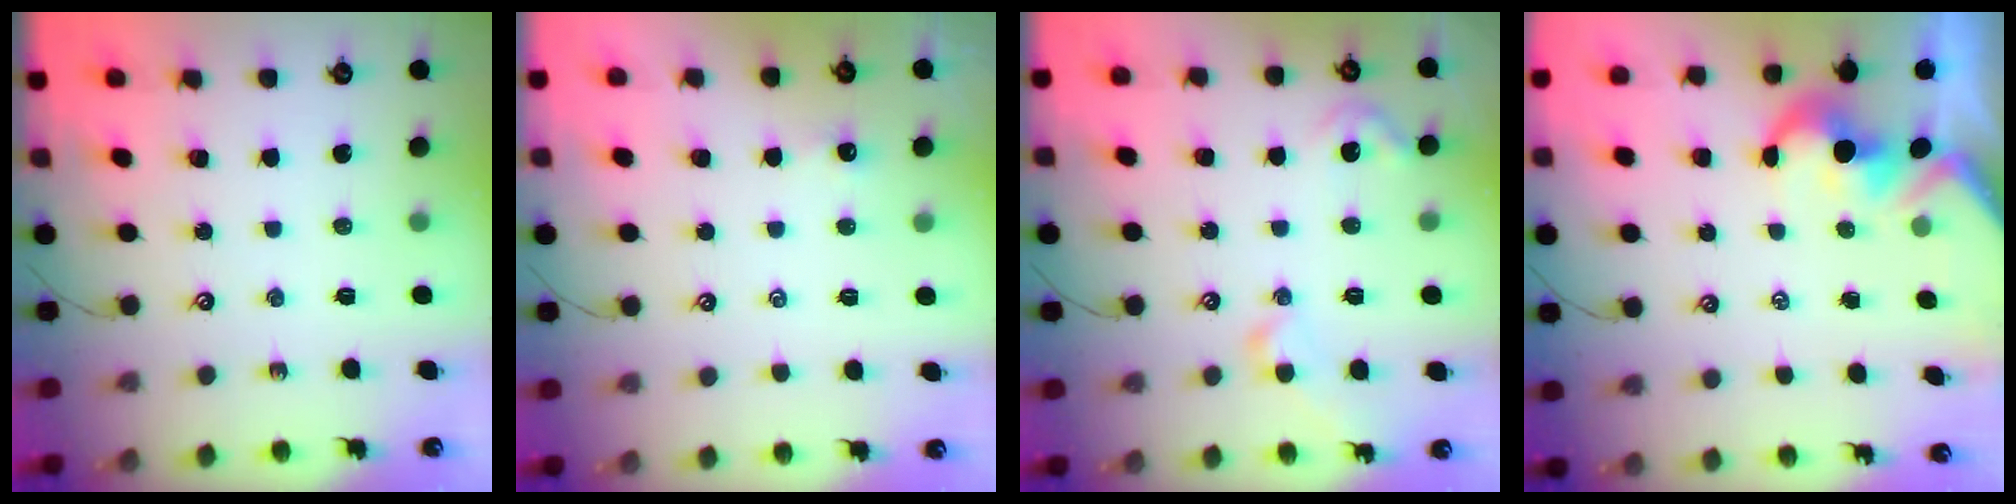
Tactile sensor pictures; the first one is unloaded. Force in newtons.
{"total": 2.0, "press": 2.0, "slide": 0.4}
{"total": 4.9, "press": 4.8, "slide": 1.0}
{"total": 1.7, "press": 1.3, "slide": 1.0}